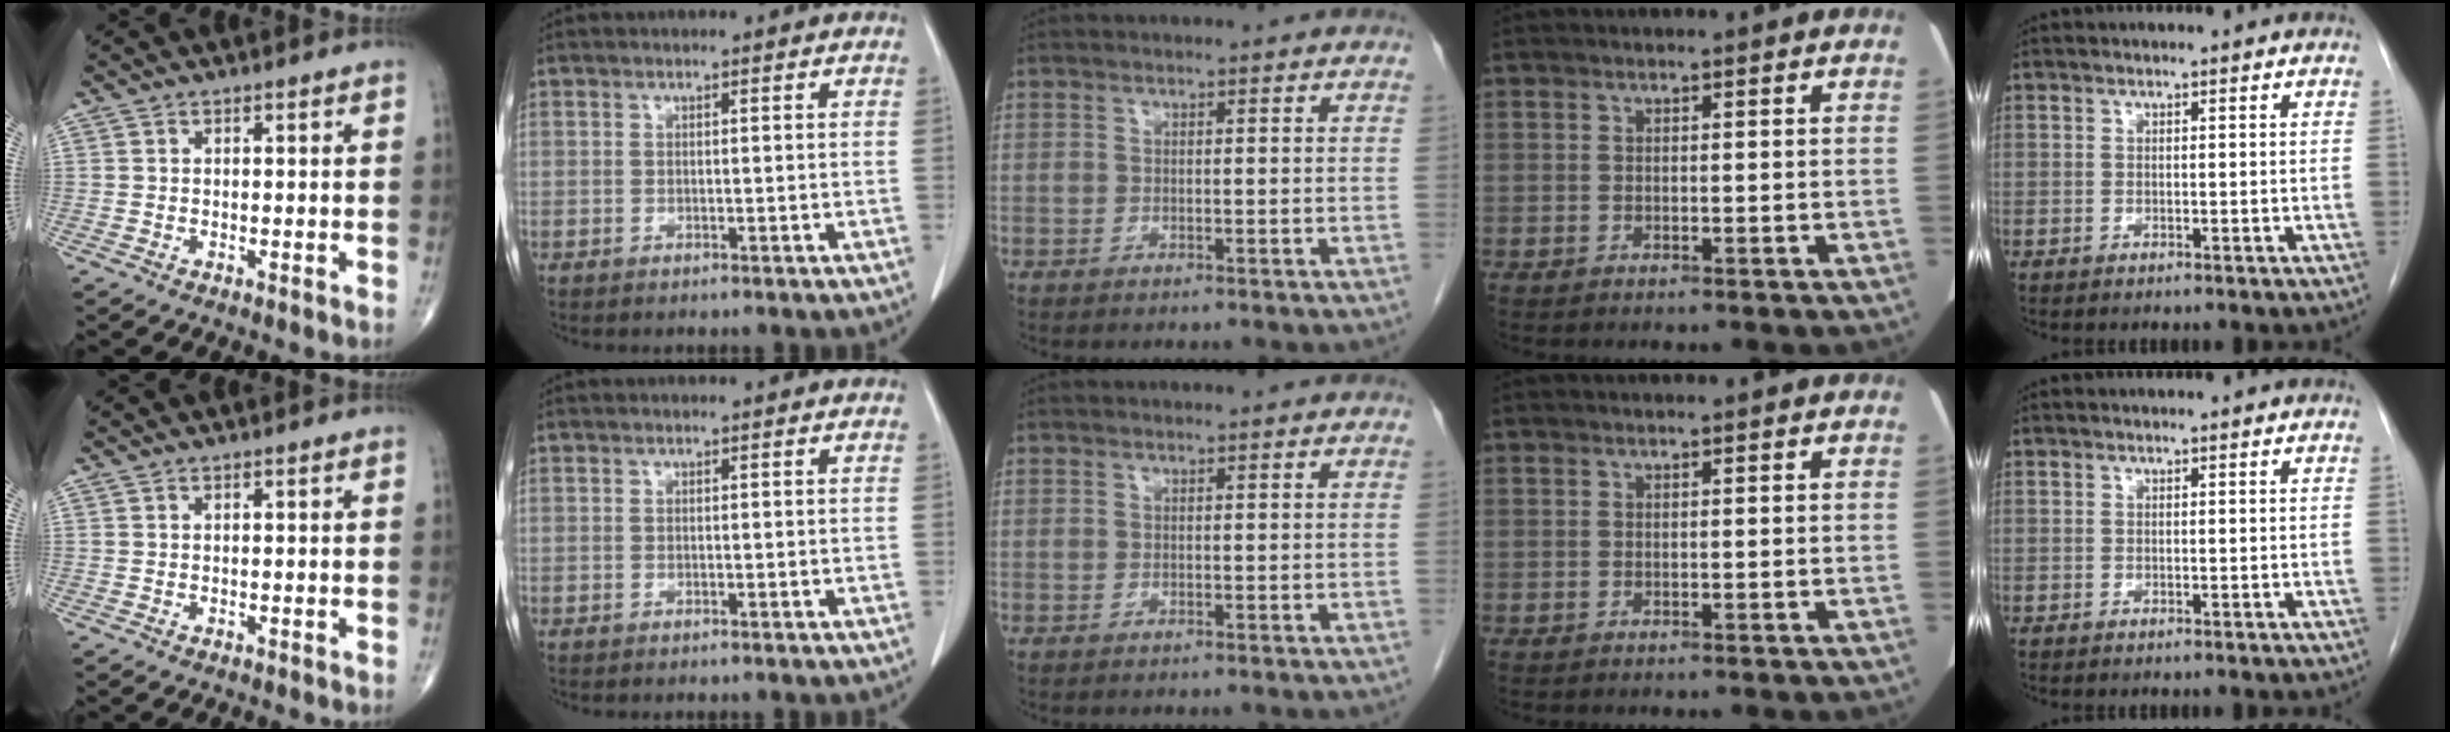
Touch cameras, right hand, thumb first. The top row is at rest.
{}